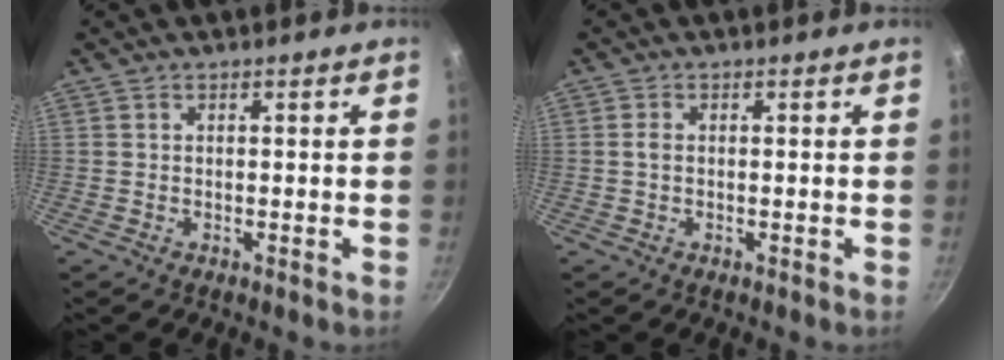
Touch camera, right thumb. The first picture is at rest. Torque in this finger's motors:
{"motor_torque": [-0.13, -0.12, 0.48, -0.11, 0.01]}